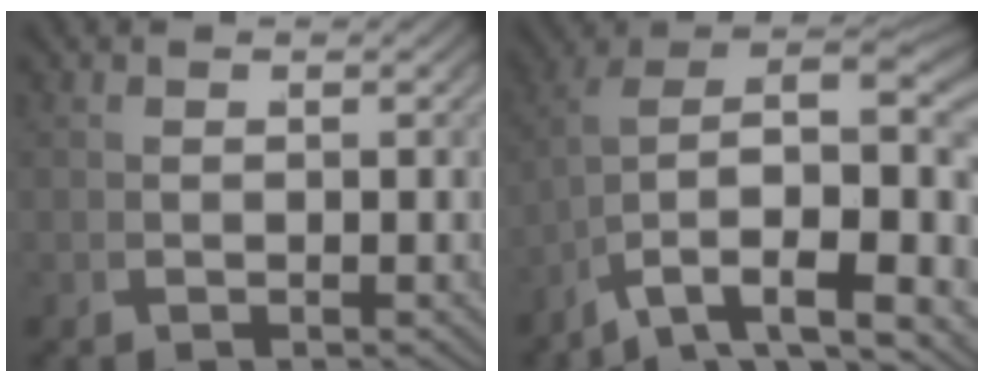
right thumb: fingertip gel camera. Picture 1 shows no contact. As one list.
[{"total": 12.3, "force": [-0.8, 8.5, 8.8], "torque": [-0.143, -0.058, 0.002]}]